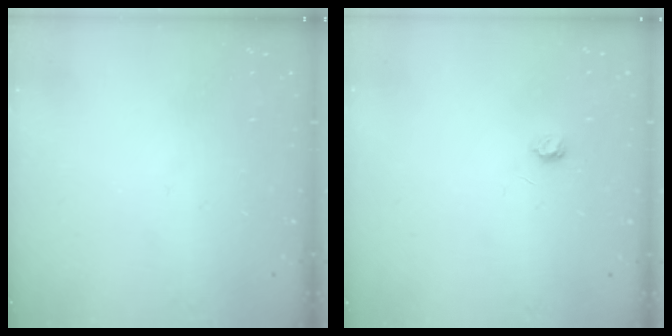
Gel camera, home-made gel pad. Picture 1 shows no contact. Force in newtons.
{"total": 3.1, "press": 3.1, "slide": 0.5}